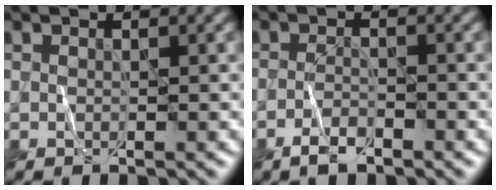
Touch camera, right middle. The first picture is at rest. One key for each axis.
{"total": 2.0, "fx": -1.6, "fy": 0.5, "fz": 1.1, "tx": -0.023, "ty": 0.001, "tz": -0.032}